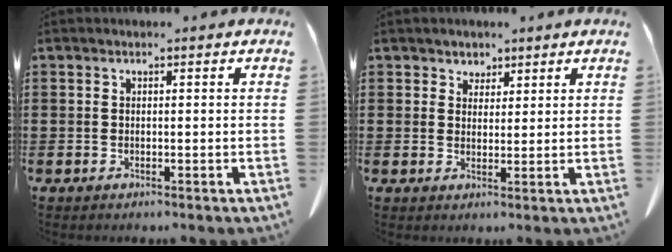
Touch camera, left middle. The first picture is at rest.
{"total": 2.6, "force": [2.1, 1.5, 0.0], "torque": [-0.010, 0.006, 0.041]}